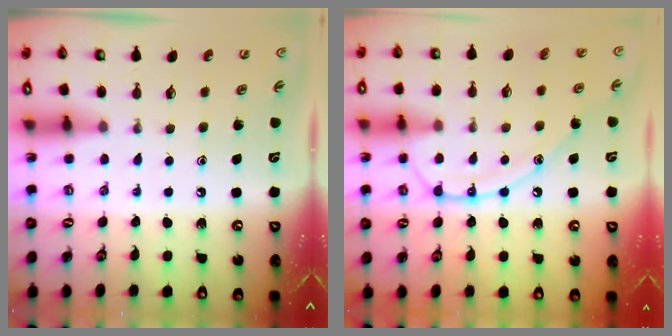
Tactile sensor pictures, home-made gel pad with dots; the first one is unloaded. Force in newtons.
{"total": 12.3, "press": 12.2, "slide": 1.0}